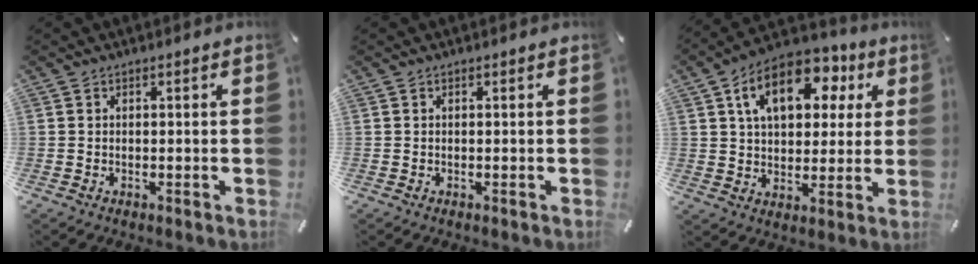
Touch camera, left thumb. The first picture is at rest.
{"total": 0.0}
{"total": 15.0, "force": [6.2, 9.8, 9.5], "torque": [-0.152, -0.006, 0.109]}